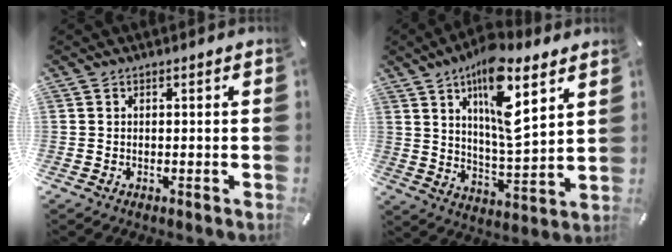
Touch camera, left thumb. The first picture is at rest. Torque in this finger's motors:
{"motor_torque": [2.99, 2.01, 0.55, -0.40, 0.23]}